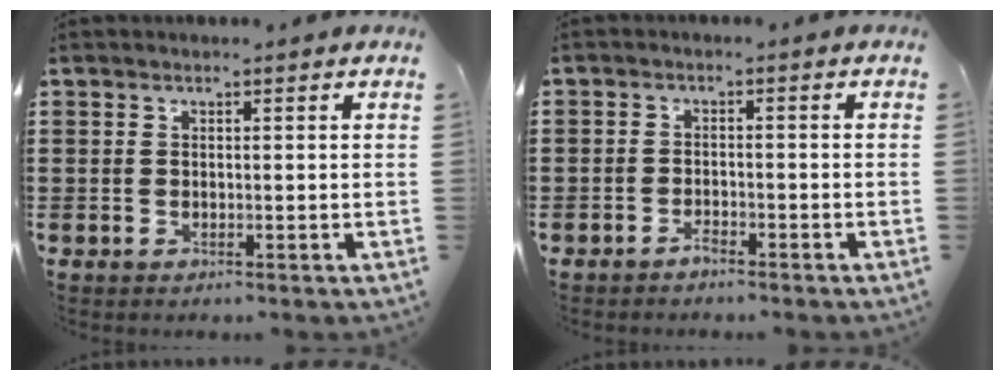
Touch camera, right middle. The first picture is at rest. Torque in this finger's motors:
{"motor_torque": [1.12, 1.02, -0.34, -0.21]}